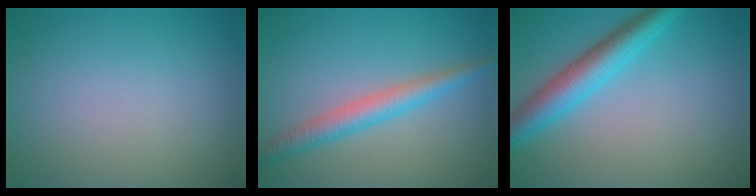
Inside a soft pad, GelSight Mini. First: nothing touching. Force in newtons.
{"total": 3.3, "press": 3.3, "slide": 0.1}
{"total": 4.8, "press": 4.8, "slide": 0.1}